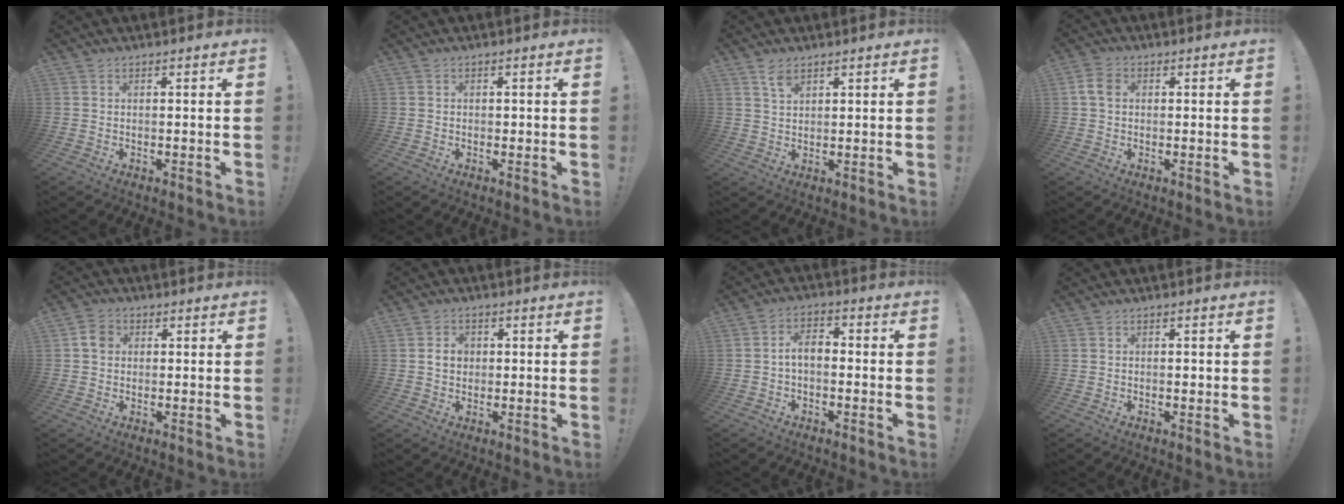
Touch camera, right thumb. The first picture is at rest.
{"total": 0.7, "force": [-0.3, 0.7, 0.2], "torque": [-0.004, 0.002, -0.004]}
{"total": 3.7, "force": [2.6, 1.6, 2.0], "torque": [-0.032, -0.016, 0.047]}
{"total": 4.7, "force": [0.8, 3.3, 3.2], "torque": [-0.057, 0.010, 0.019]}
{"total": 4.3, "force": [0.4, 3.7, 2.2], "torque": [-0.032, 0.009, 0.009]}
{"total": 4.1, "force": [0.2, 3.4, 2.3], "torque": [-0.035, 0.005, 0.003]}
{"total": 5.2, "force": [-0.7, 2.9, 4.3], "torque": [-0.085, 0.006, -0.013]}
{"total": 0.8, "force": [-0.4, 0.7, 0.3], "torque": [-0.005, 0.003, -0.007]}